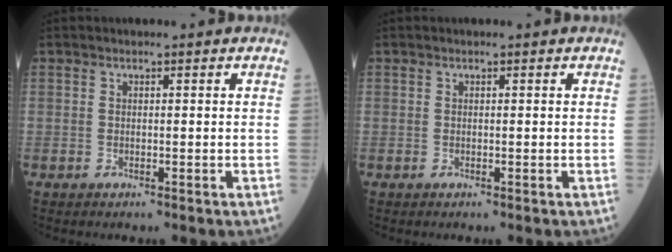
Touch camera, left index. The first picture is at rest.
{"total": 0.0}